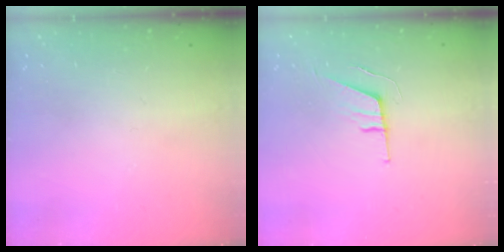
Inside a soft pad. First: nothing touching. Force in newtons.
{"total": 6.4, "press": 5.9, "slide": 2.5}